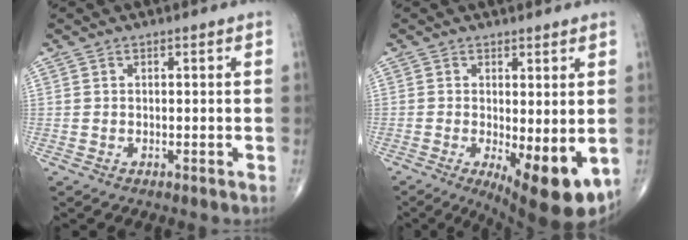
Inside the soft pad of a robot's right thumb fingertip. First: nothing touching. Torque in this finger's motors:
{"motor_torque": [-0.28, 1.12, 0.15, -0.32, 0.07]}